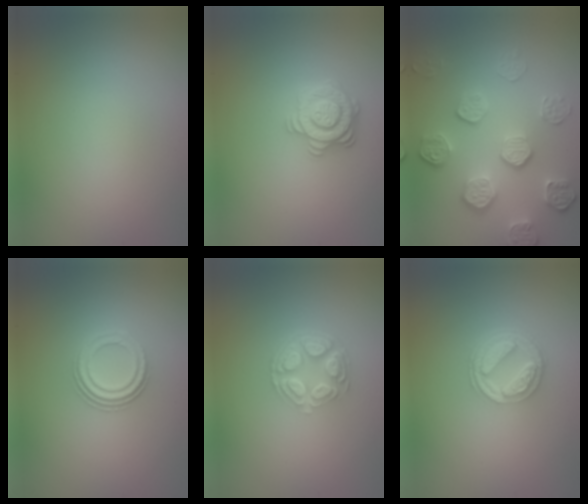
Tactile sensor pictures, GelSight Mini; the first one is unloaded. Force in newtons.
{"total": 2.9, "press": 2.8, "slide": 0.6}
{"total": 5.4, "press": 4.0, "slide": 3.6}
{"total": 3.0, "press": 2.3, "slide": 1.9}
{"total": 4.5, "press": 3.2, "slide": 3.1}
{"total": 4.3, "press": 3.3, "slide": 2.8}